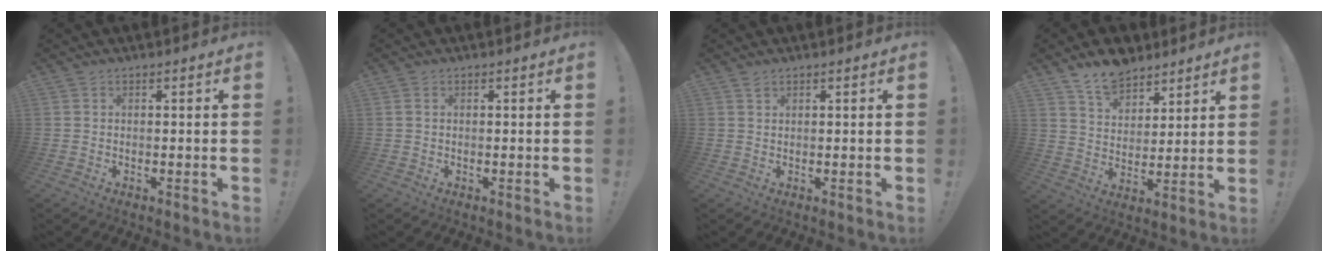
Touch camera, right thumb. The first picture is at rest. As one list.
[{"total": 0.7, "force": [0.3, 0.5, 0.3], "torque": [-0.010, 0.004, 0.006]}, {"total": 0.9, "force": [0.8, 0.4, 0.3], "torque": [-0.002, -0.003, 0.014]}, {"total": 10.6, "force": [8.7, 5.4, 2.8], "torque": [-0.050, -0.060, 0.167]}]